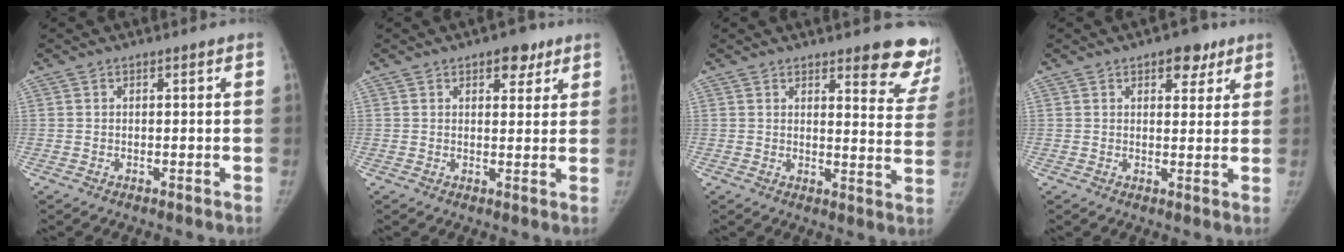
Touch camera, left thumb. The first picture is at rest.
{"total": 4.8, "force": [2.8, 2.6, 2.9], "torque": [-0.010, -0.011, 0.036]}
{"total": 11.3, "force": [9.1, 3.1, 5.9], "torque": [-0.026, -0.063, 0.089]}
{"total": 5.4, "force": [3.2, 3.0, 3.3], "torque": [-0.012, -0.011, 0.040]}